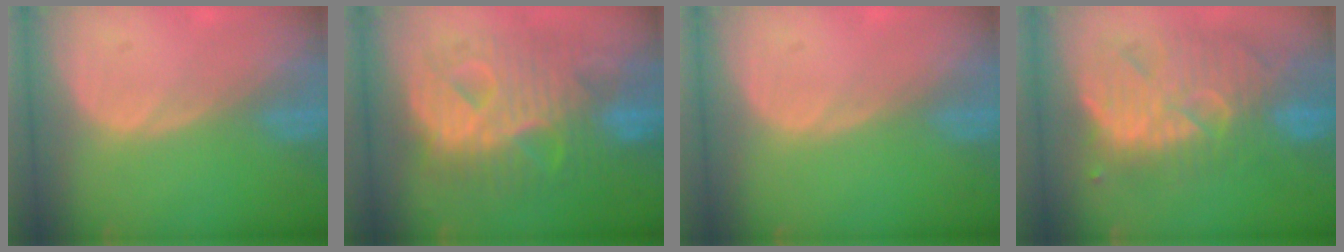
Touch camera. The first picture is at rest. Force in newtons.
{"total": 12.4, "press": 12.4, "slide": 1.4}
{"total": 0.0}
{"total": 12.1, "press": 11.0, "slide": 5.1}